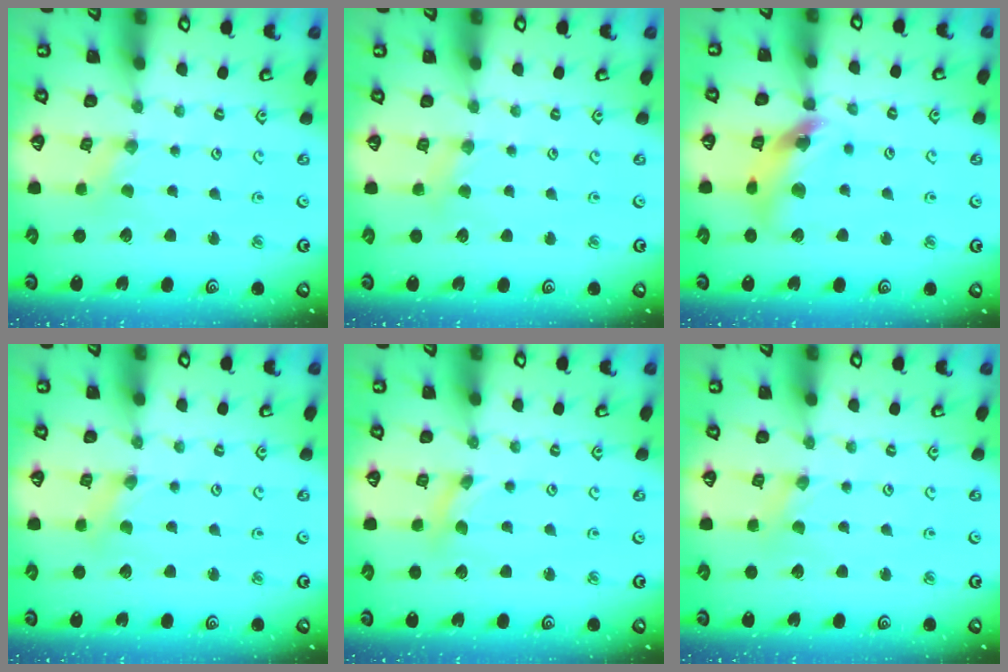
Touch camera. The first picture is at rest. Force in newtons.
{"total": 3.6, "press": 3.6, "slide": 0.6}
{"total": 12.3, "press": 12.2, "slide": 1.6}
{"total": 0.0}
{"total": 0.6, "press": 0.5, "slide": 0.1}
{"total": 0.0}